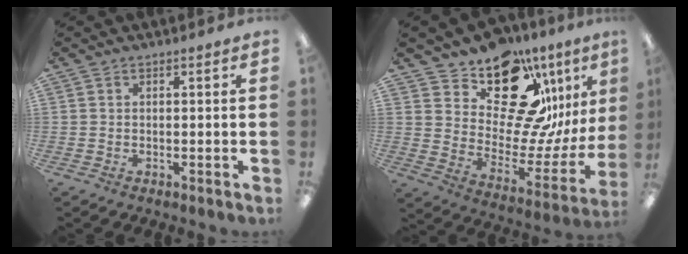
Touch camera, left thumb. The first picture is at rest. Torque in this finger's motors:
{"motor_torque": [1.91, 3.11, 1.15, -1.61, 0.08]}